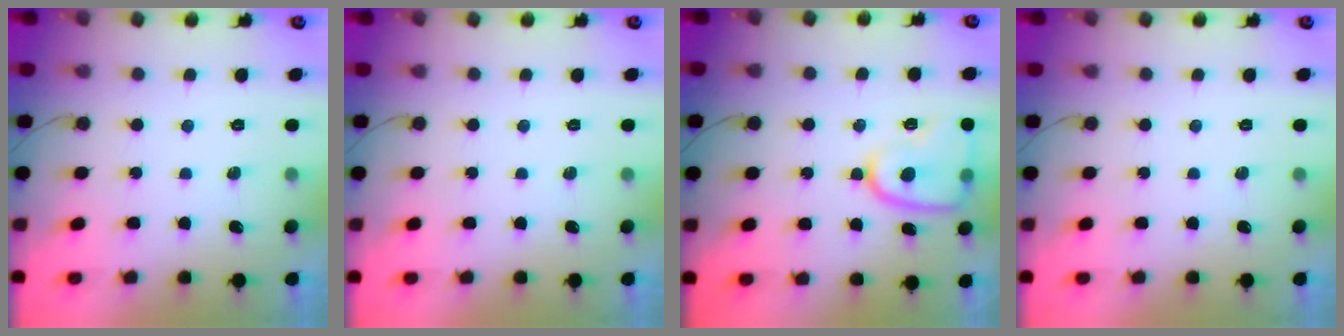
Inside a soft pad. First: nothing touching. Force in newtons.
{"total": 0.0}
{"total": 11.8, "press": 11.7, "slide": 0.7}
{"total": 0.0}